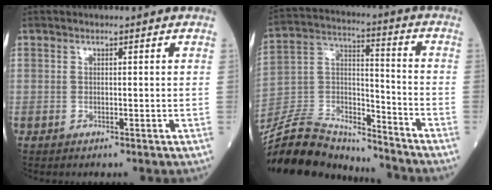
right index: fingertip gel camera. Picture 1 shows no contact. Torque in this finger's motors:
{"motor_torque": [0.01, -0.89, -0.05, -0.05]}